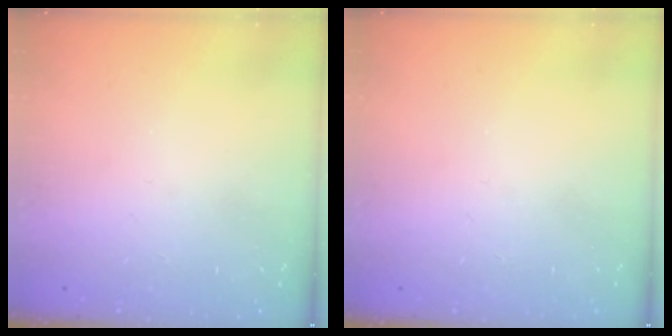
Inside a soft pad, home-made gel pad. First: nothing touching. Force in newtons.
{"total": 0.0}